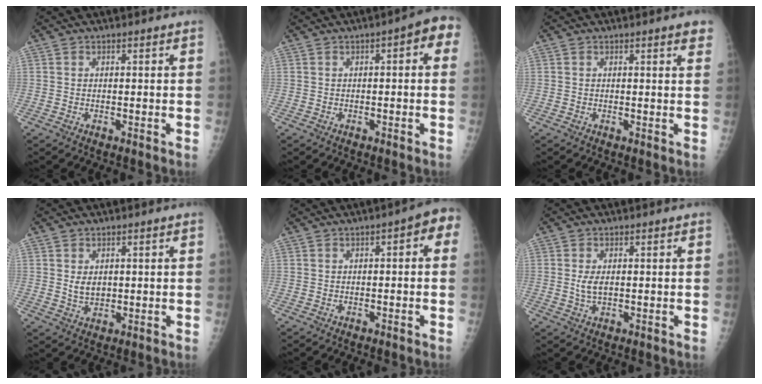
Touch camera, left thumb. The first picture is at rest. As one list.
[{"total": 5.6, "force": [1.2, 2.1, 5.1], "torque": [-0.048, 0.020, 0.004]}, {"total": 2.5, "force": [1.6, 0.4, 1.8], "torque": [-0.015, -0.003, 0.016]}, {"total": 3.3, "force": [0.7, 2.4, 2.1], "torque": [-0.025, -0.009, 0.019]}, {"total": 4.6, "force": [0.6, 1.9, 4.1], "torque": [-0.034, 0.021, -0.004]}, {"total": 2.8, "force": [0.2, 1.6, 2.3], "torque": [-0.047, -0.006, 0.006]}]